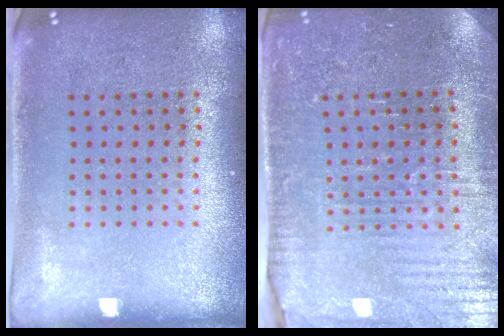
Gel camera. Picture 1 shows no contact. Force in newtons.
{"total": 3.4, "press": 3.4, "slide": 0.2}